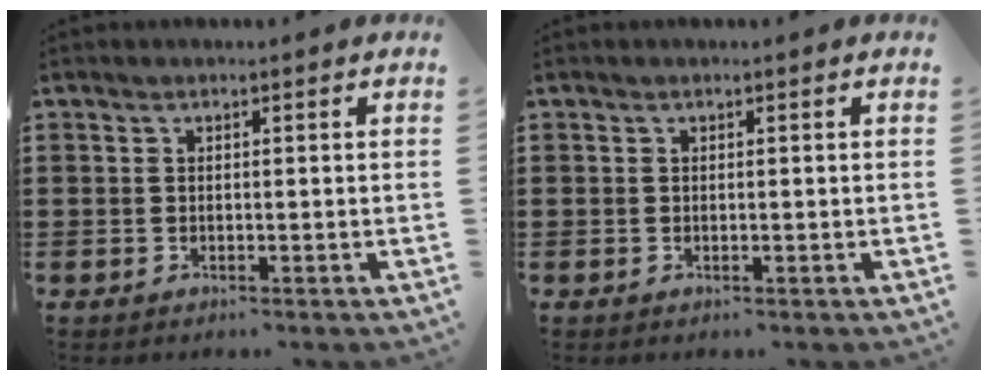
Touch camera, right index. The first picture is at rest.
{"total": 0.0}